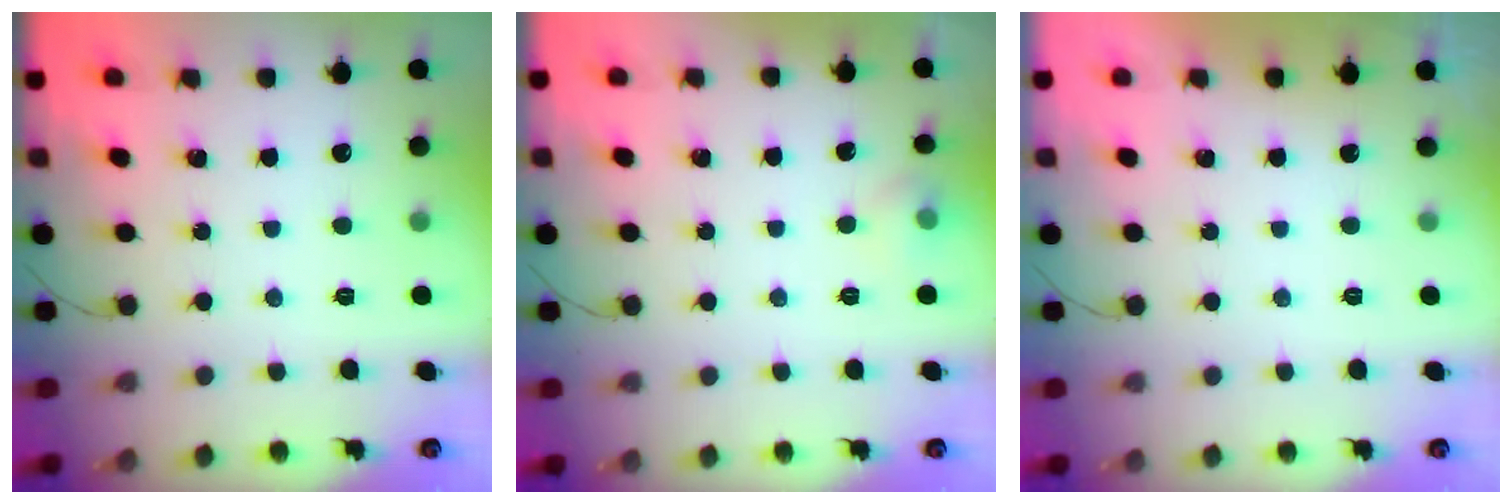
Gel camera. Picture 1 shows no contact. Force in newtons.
{"total": 5.3, "press": 5.0, "slide": 1.8}
{"total": 0.0}